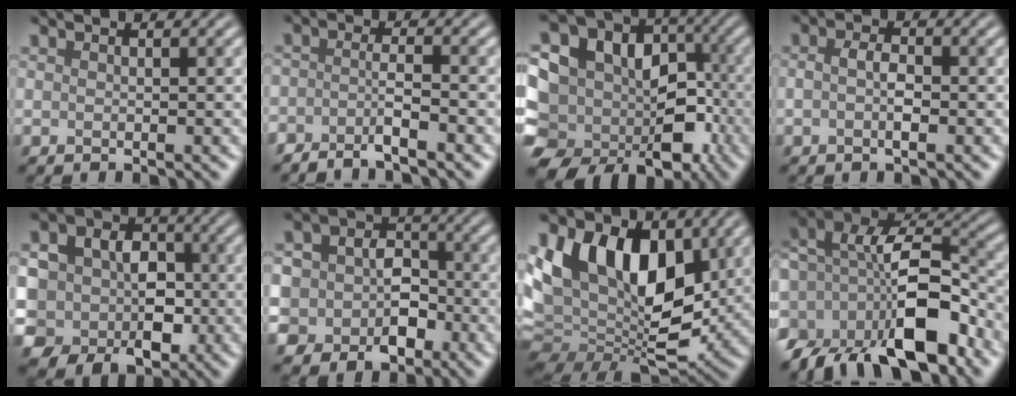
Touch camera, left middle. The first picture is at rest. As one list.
[{"total": 2.4, "force": [-1.9, 0.2, 1.5], "torque": [-0.026, -0.002, -0.043]}, {"total": 19.4, "force": [-7.3, 15.9, 8.4], "torque": [-0.132, 0.004, -0.118]}, {"total": 1.8, "force": [-0.4, 0.7, 1.6], "torque": [-0.030, 0.002, -0.010]}, {"total": 11.0, "force": [-0.9, 9.6, 5.3], "torque": [-0.102, 0.014, -0.038]}, {"total": 9.3, "force": [-1.9, 8.3, 3.8], "torque": [-0.065, 0.009, -0.059]}, {"total": 14.1, "force": [1.7, 9.4, 10.4], "torque": [-0.185, 0.003, 0.015]}, {"total": 11.2, "force": [-4.7, 5.3, 8.6], "torque": [-0.122, 0.006, -0.087]}]